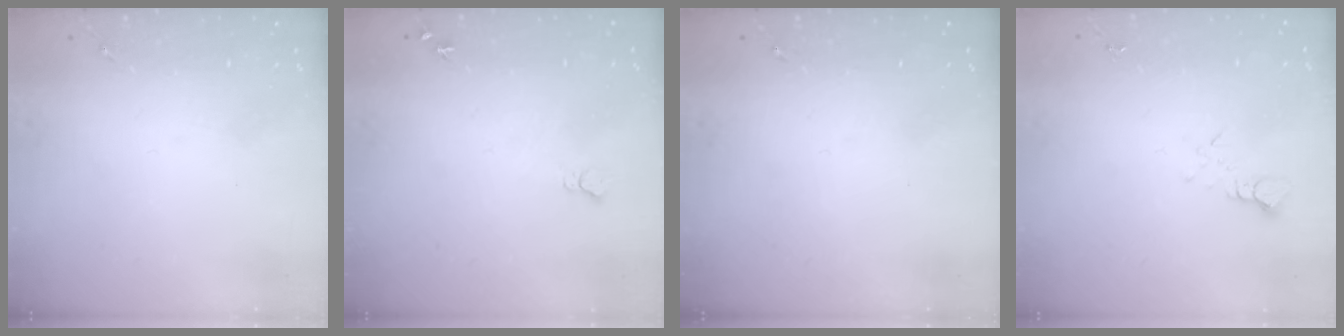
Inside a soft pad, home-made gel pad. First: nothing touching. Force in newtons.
{"total": 4.6, "press": 4.6, "slide": 0.6}
{"total": 0.0}
{"total": 2.7, "press": 2.7, "slide": 0.2}